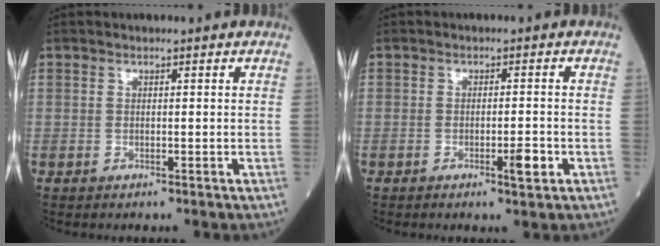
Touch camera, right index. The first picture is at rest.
{"total": 2.7, "force": [-1.0, 0.5, 2.5], "torque": [-0.037, -0.001, -0.012]}